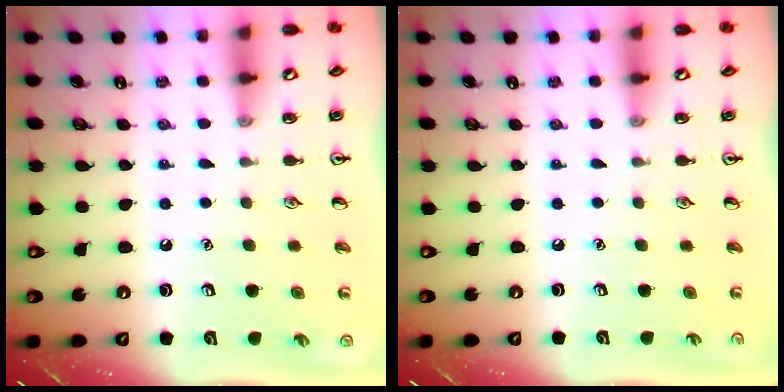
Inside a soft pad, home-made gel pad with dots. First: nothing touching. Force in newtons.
{"total": 0.0}